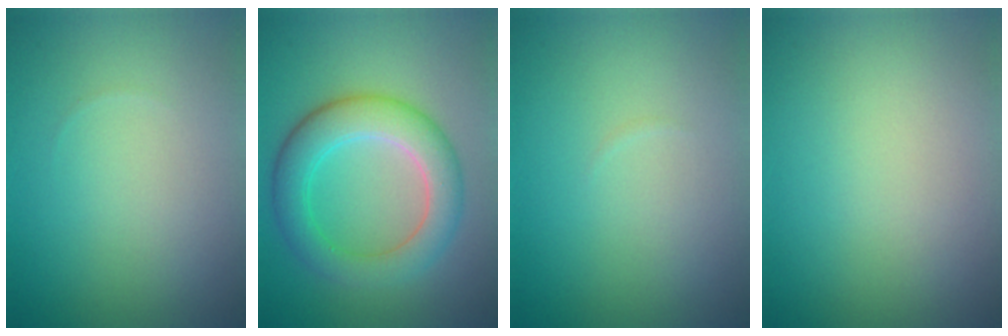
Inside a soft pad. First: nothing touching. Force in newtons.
{"total": 5.8, "press": 5.8, "slide": 0.4}
{"total": 0.0}
{"total": 0.0}